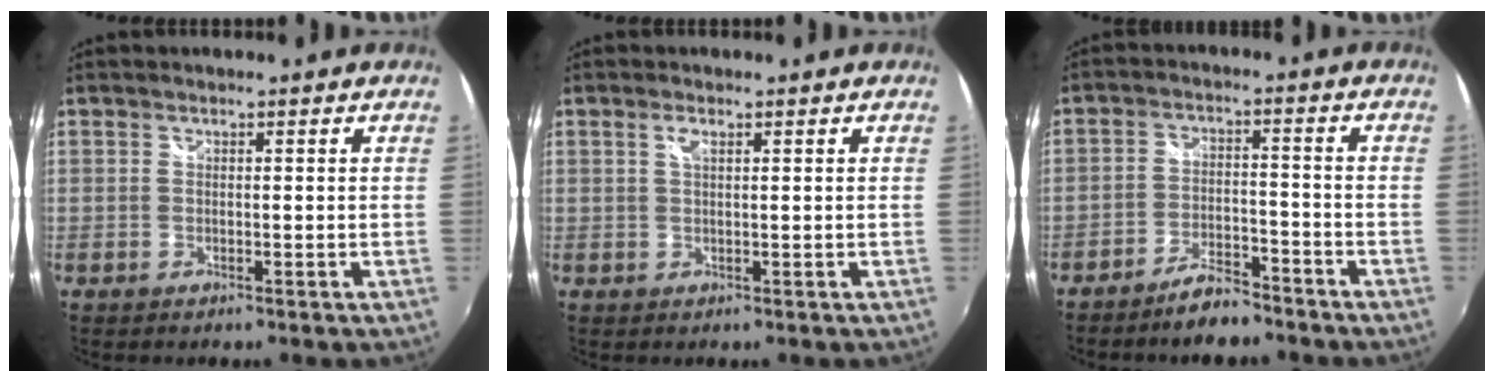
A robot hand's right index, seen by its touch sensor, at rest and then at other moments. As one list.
[{"total": 1.4, "force": [0.7, 0.4, 1.2], "torque": [-0.023, 0.002, 0.010]}, {"total": 6.9, "force": [-5.8, 2.2, 3.0], "torque": [-0.075, 0.010, -0.094]}]